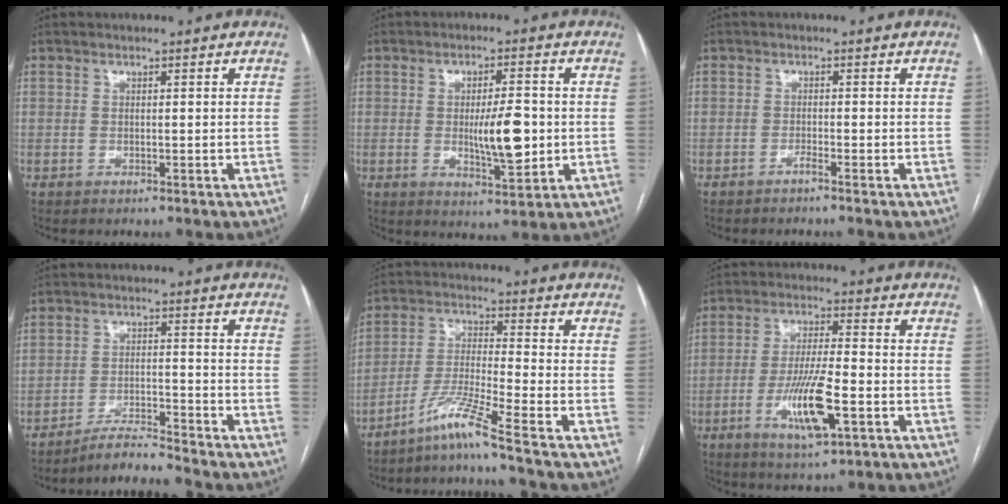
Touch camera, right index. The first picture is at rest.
{"total": 8.2, "force": [-0.6, 2.1, 7.9], "torque": [-0.128, -0.007, -0.005]}
{"total": 1.0, "force": [-0.8, -0.3, 0.4], "torque": [-0.006, 0.001, -0.016]}
{"total": 4.8, "force": [-4.7, -0.9, 0.4], "torque": [-0.005, -0.010, -0.083]}
{"total": 7.8, "force": [-6.0, -2.5, 4.3], "torque": [-0.092, -0.020, -0.119]}
{"total": 10.8, "force": [-3.9, 1.7, 10.0], "torque": [-0.190, -0.010, -0.067]}